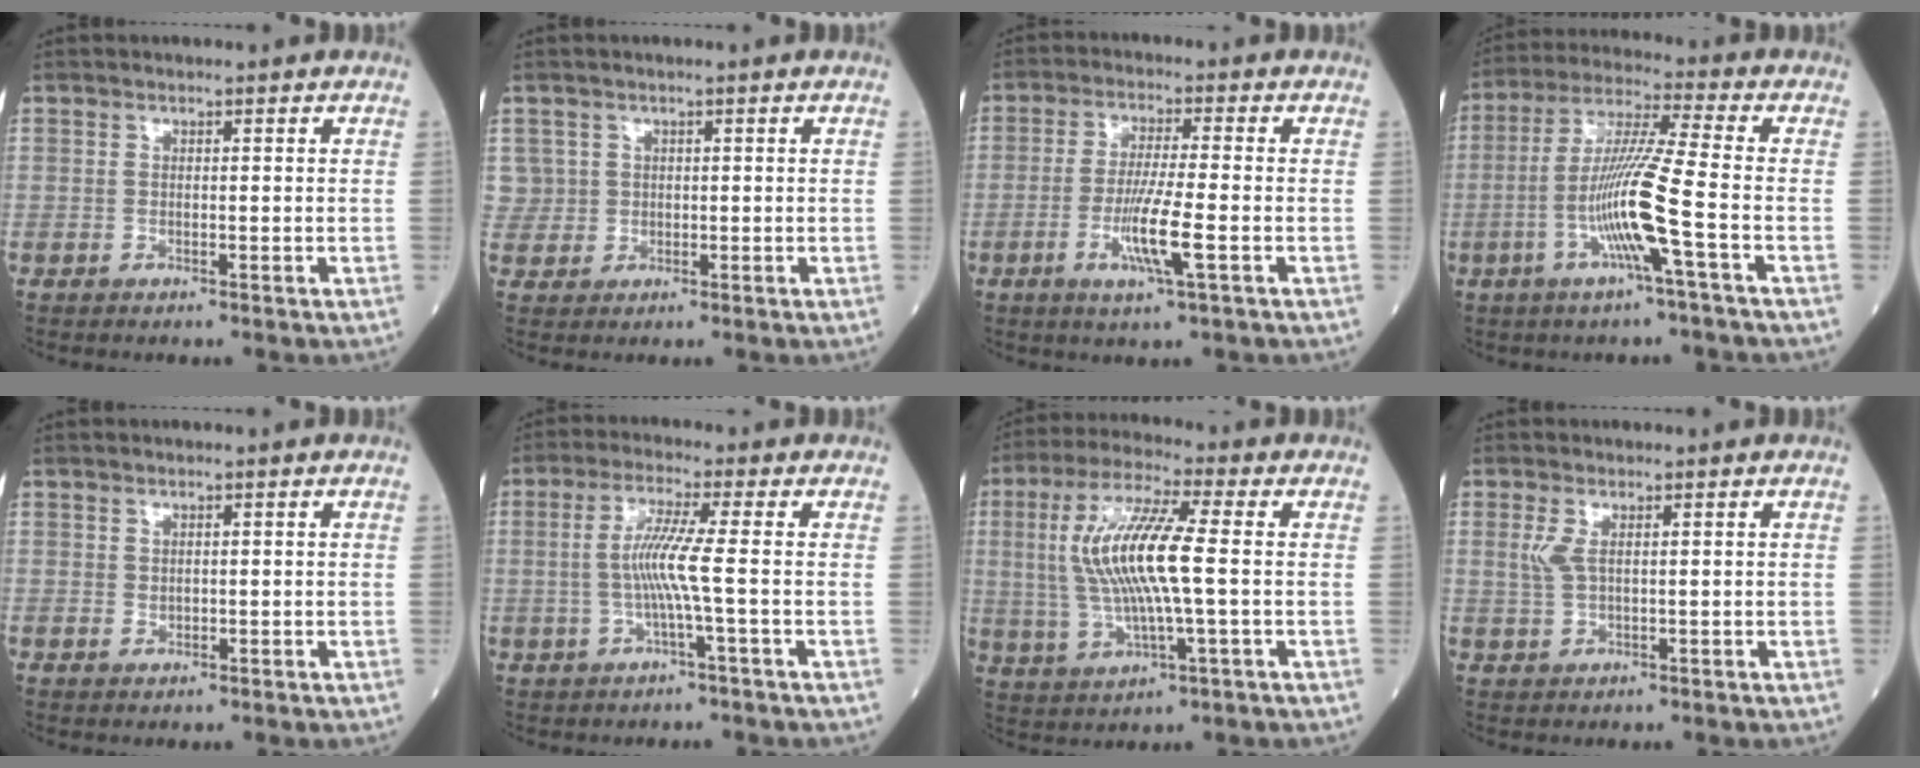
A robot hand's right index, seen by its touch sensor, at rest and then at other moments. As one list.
[{"total": 2.7, "force": [0.9, 2.5, -0.3], "torque": [0.021, 0.007, 0.013]}, {"total": 7.7, "force": [-2.4, -0.1, 7.3], "torque": [-0.141, -0.013, -0.046]}, {"total": 11.5, "force": [-3.5, -1.1, 11.0], "torque": [-0.217, -0.003, -0.072]}, {"total": 0.5, "force": [0.2, 0.4, 0.3], "torque": [-0.002, -0.001, 0.002]}, {"total": 5.8, "force": [-0.6, -1.0, 5.7], "torque": [-0.121, 0.005, -0.013]}, {"total": 12.6, "force": [0.7, 1.7, 12.5], "torque": [-0.264, 0.011, 0.013]}, {"total": 2.2, "force": [0.8, 0.6, 2.0], "torque": [-0.055, 0.002, 0.021]}]